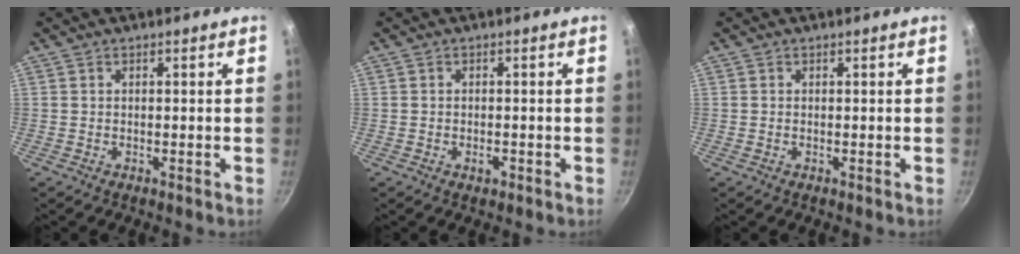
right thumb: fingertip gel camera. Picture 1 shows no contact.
{"total": 1.5, "force": [-0.7, 0.9, 1.0], "torque": [-0.012, 0.005, -0.011]}
{"total": 0.0}